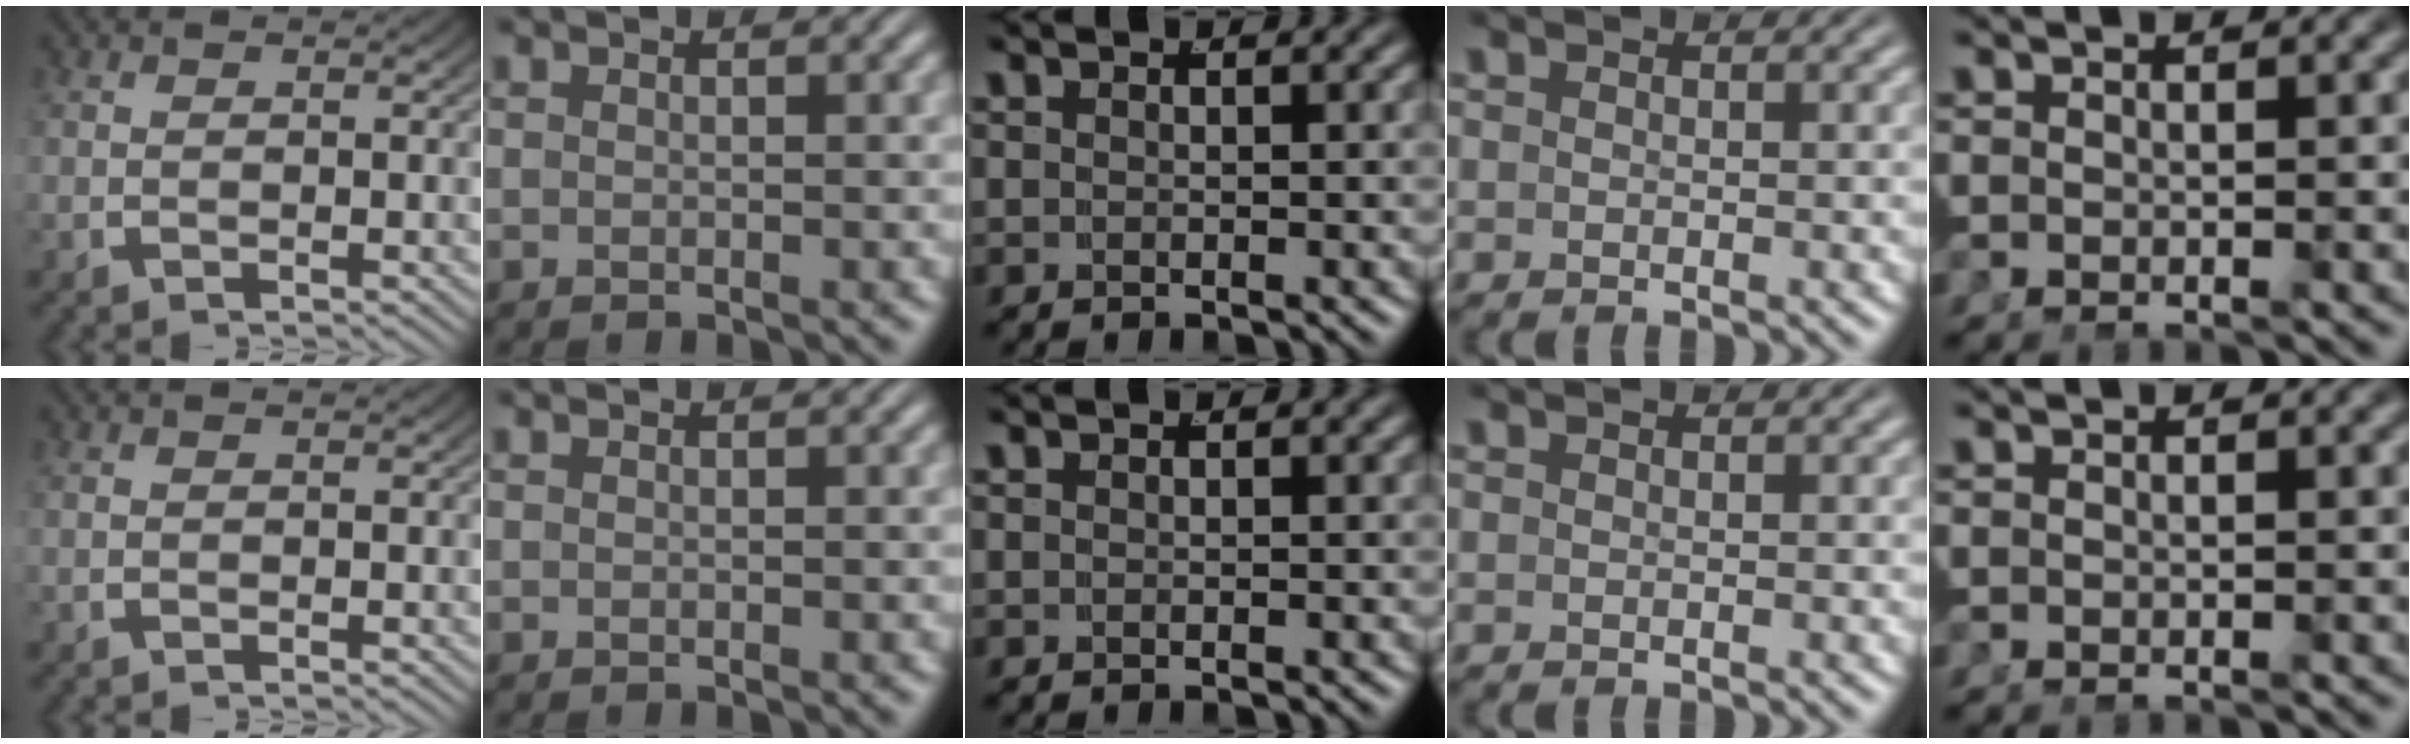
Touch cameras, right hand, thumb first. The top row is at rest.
{}